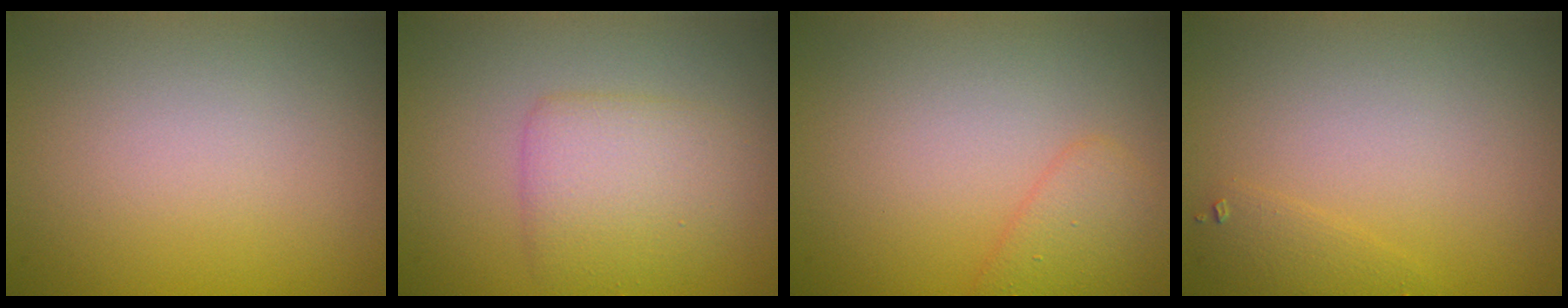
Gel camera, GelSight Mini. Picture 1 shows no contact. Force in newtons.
{"total": 3.4, "press": 3.4, "slide": 0.1}
{"total": 2.2, "press": 2.2, "slide": 0.1}
{"total": 1.1, "press": 1.1, "slide": 0.1}